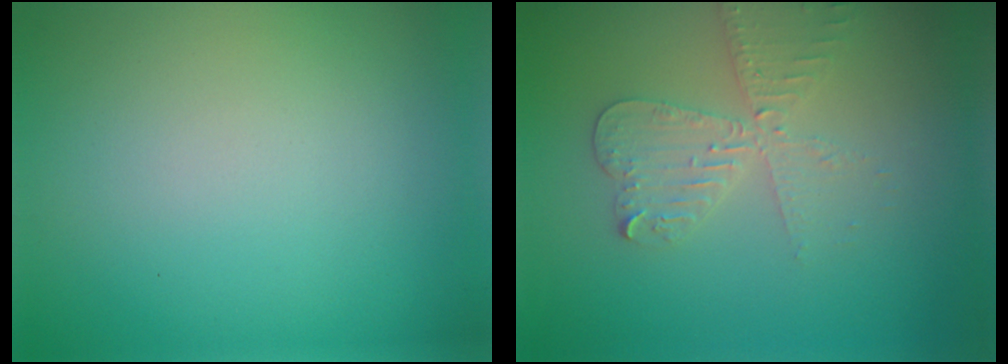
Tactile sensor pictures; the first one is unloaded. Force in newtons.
{"total": 3.9, "press": 3.3, "slide": 2.1}